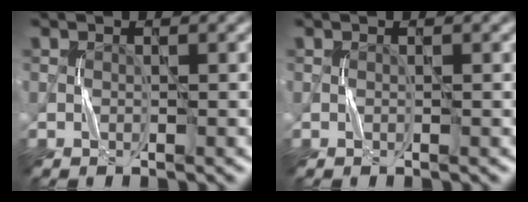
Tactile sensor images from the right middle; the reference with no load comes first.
{"total": 0.0}